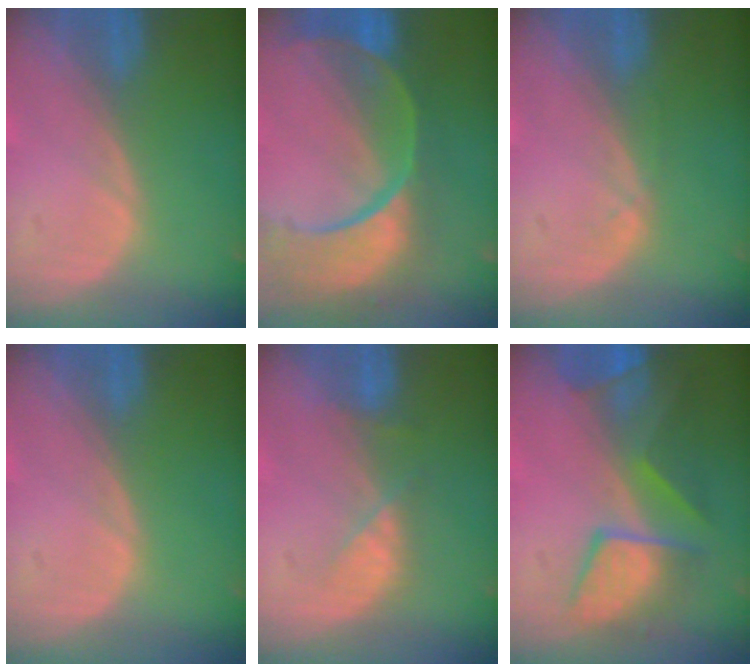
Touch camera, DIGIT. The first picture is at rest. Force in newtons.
{"total": 13.2, "press": 10.7, "slide": 7.9}
{"total": 0.9, "press": 0.8, "slide": 0.2}
{"total": 0.0}
{"total": 3.3, "press": 3.2, "slide": 0.7}
{"total": 8.9, "press": 8.4, "slide": 2.9}